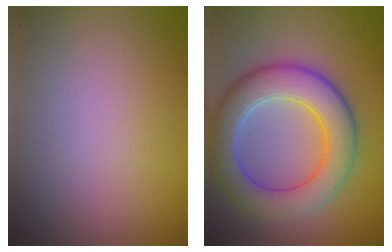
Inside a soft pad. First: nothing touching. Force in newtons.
{"total": 7.6, "press": 7.6, "slide": 0.4}